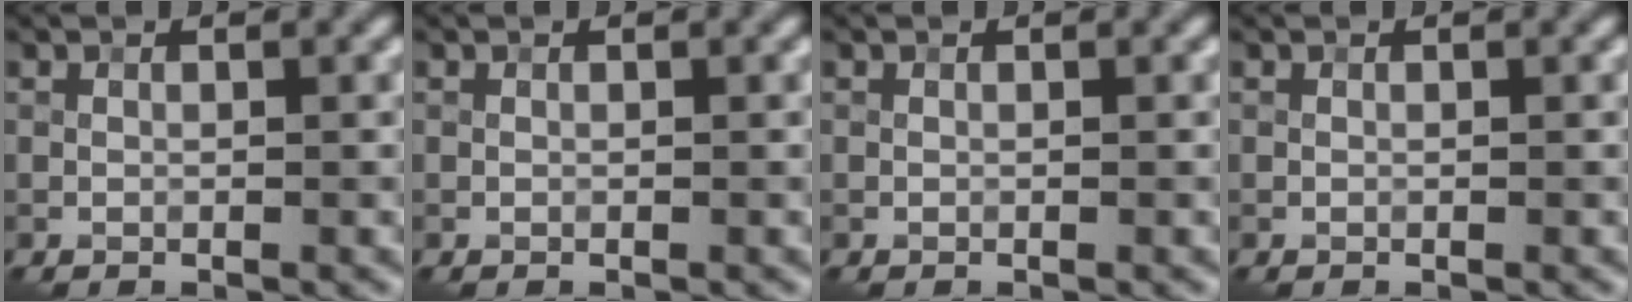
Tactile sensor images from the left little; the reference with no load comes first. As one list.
[{"total": 0.0}, {"total": 0.0}, {"total": 0.0}]